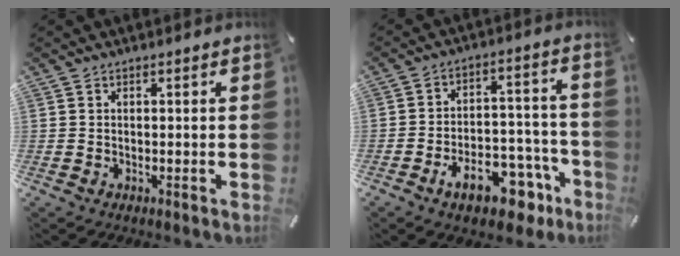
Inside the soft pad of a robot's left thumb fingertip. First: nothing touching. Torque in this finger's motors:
{"motor_torque": [0.35, 3.43, 0.44, 0.63, 0.08]}